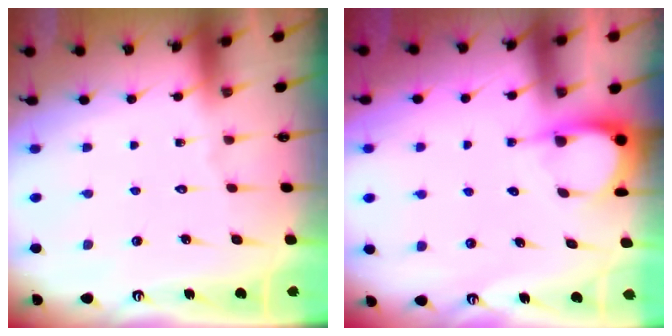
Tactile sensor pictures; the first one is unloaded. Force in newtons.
{"total": 4.3, "press": 4.2, "slide": 0.4}